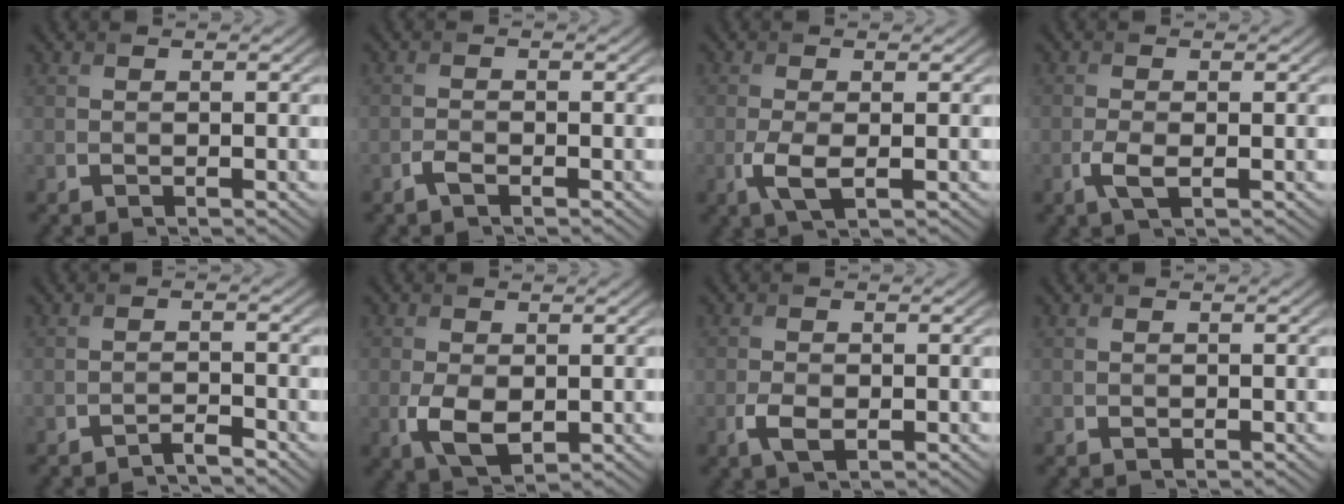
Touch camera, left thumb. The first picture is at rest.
{"total": 1.3, "force": [-0.9, 0.4, 0.8], "torque": [-0.020, 0.000, -0.020]}
{"total": 3.4, "force": [-0.9, 1.3, 3.0], "torque": [-0.076, -0.008, -0.021]}
{"total": 2.5, "force": [-0.9, 1.0, 2.2], "torque": [-0.057, -0.005, -0.022]}
{"total": 1.6, "force": [-1.5, 0.1, 0.7], "torque": [-0.009, 0.002, -0.032]}
{"total": 4.5, "force": [-0.7, 2.8, 3.5], "torque": [-0.085, -0.016, -0.007]}
{"total": 2.7, "force": [-0.9, 1.5, 2.0], "torque": [-0.048, -0.006, -0.016]}
{"total": 0.0}